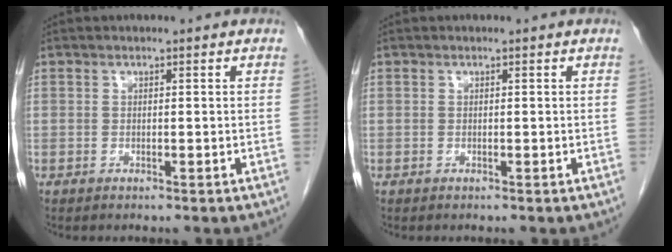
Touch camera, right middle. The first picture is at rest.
{"total": 0.0}